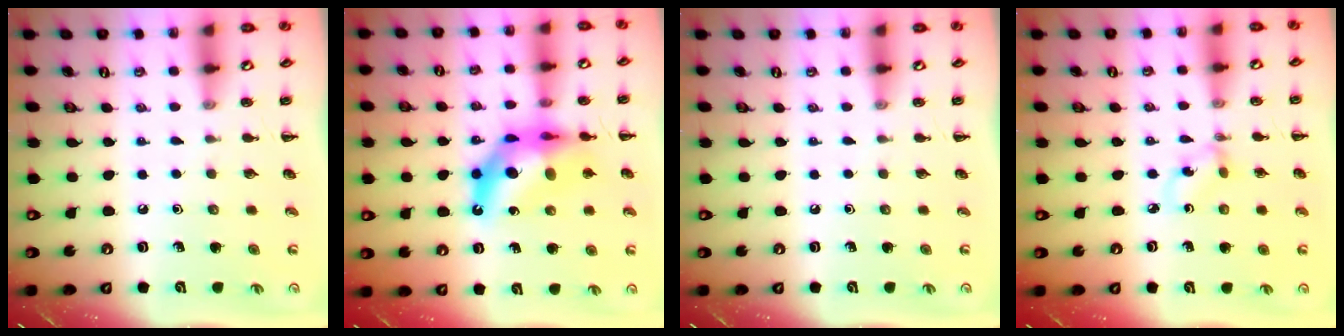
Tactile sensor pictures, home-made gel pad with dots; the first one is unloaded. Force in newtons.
{"total": 14.2, "press": 13.6, "slide": 3.9}
{"total": 0.0}
{"total": 1.8, "press": 1.7, "slide": 0.6}